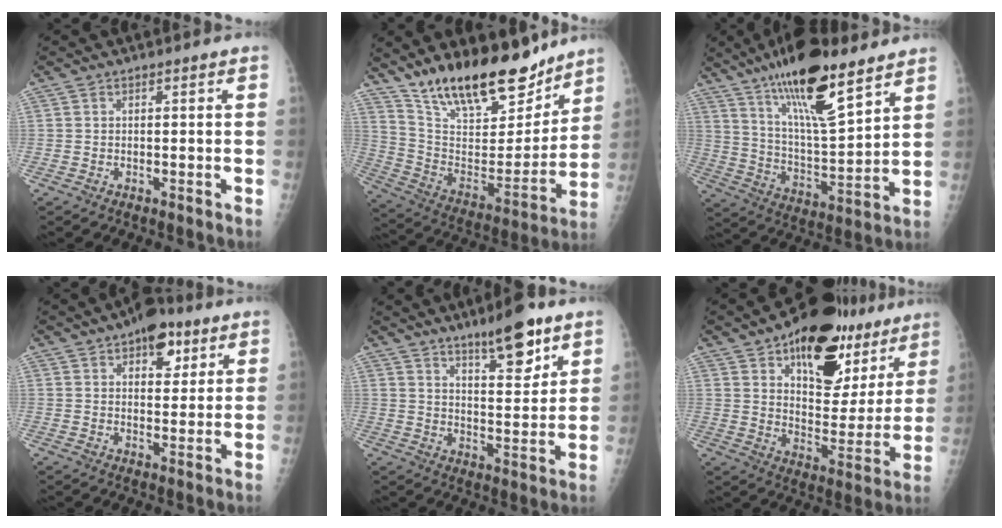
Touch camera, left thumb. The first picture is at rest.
{"total": 22.8, "force": [17.8, 7.7, 12.0], "torque": [-0.165, -0.088, 0.308]}
{"total": 19.4, "force": [12.7, 5.1, 13.7], "torque": [-0.222, -0.062, 0.228]}
{"total": 8.9, "force": [4.8, 4.8, 5.7], "torque": [-0.048, -0.016, 0.064]}
{"total": 11.6, "force": [7.8, 3.2, 7.9], "torque": [-0.100, -0.050, 0.124]}
{"total": 24.1, "force": [14.3, 12.5, 14.8], "torque": [-0.159, -0.047, 0.215]}